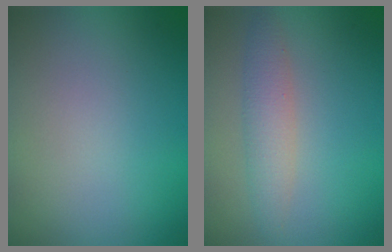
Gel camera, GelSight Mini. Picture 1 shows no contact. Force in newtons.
{"total": 2.4, "press": 2.4, "slide": 0.1}